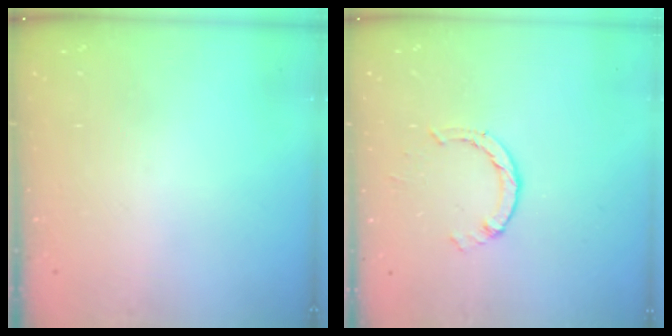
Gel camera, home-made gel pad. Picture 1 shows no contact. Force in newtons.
{"total": 1.4, "press": 1.4, "slide": 0.2}